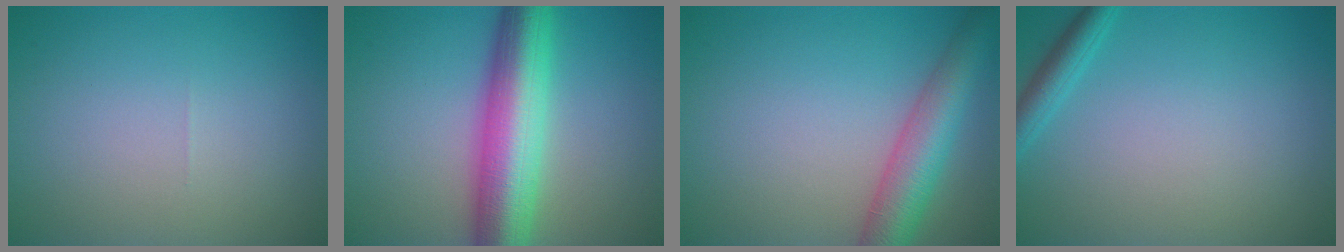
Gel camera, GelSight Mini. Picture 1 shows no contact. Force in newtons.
{"total": 9.4, "press": 9.4, "slide": 0.4}
{"total": 5.9, "press": 5.9, "slide": 0.2}
{"total": 2.0, "press": 2.0, "slide": 0.1}